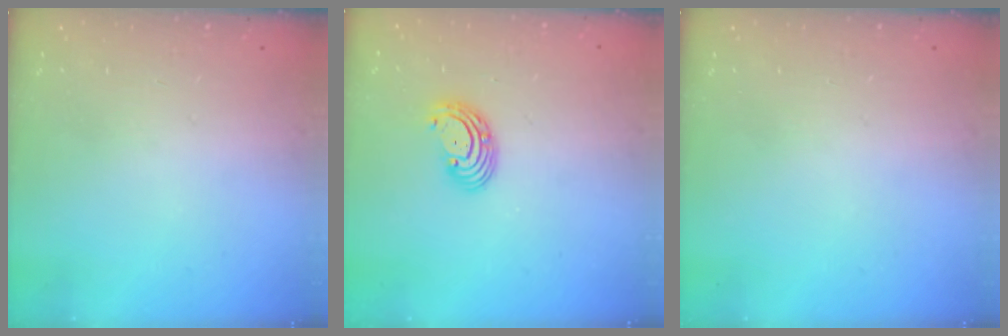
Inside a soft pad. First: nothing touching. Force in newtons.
{"total": 5.2, "press": 5.2, "slide": 0.5}
{"total": 0.0}